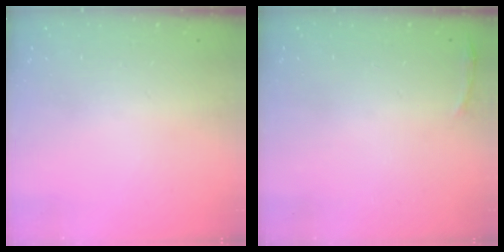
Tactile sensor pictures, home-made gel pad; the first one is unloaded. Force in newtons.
{"total": 3.0, "press": 1.9, "slide": 2.3}